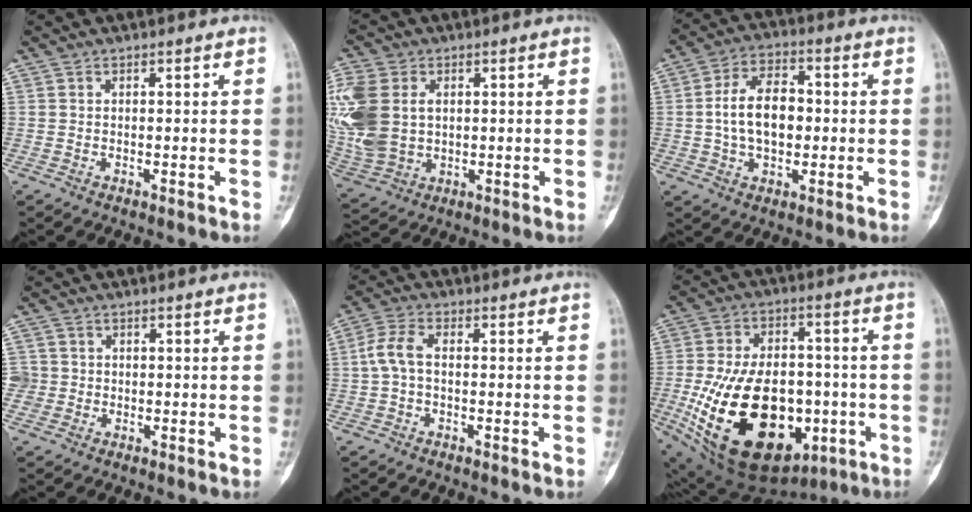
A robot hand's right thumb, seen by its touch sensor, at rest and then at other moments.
{"total": 16.1, "force": [2.5, 11.5, 11.0], "torque": [-0.278, -0.002, 0.059]}
{"total": 11.1, "force": [-0.1, 6.9, 8.7], "torque": [-0.137, 0.020, -0.006]}
{"total": 2.7, "force": [-0.3, 2.7, 0.0], "torque": [0.020, 0.008, -0.008]}
{"total": 4.8, "force": [-0.3, 2.5, 4.1], "torque": [-0.095, 0.015, -0.013]}
{"total": 29.0, "force": [-7.1, 17.7, 21.8], "torque": [-0.392, 0.004, -0.085]}